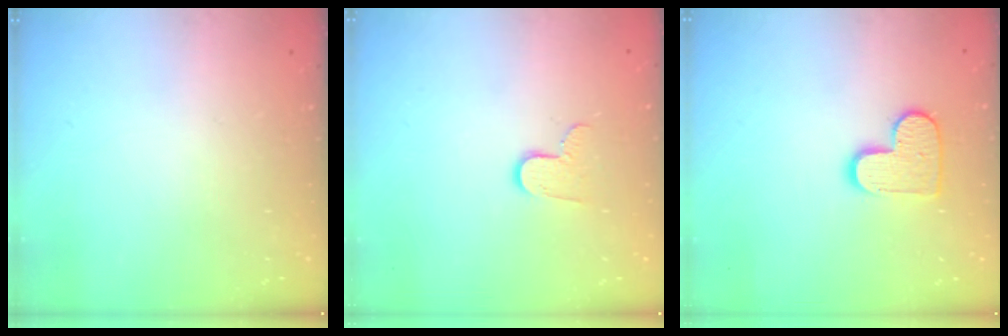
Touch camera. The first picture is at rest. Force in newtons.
{"total": 6.4, "press": 6.4, "slide": 0.5}
{"total": 10.6, "press": 10.6, "slide": 0.7}